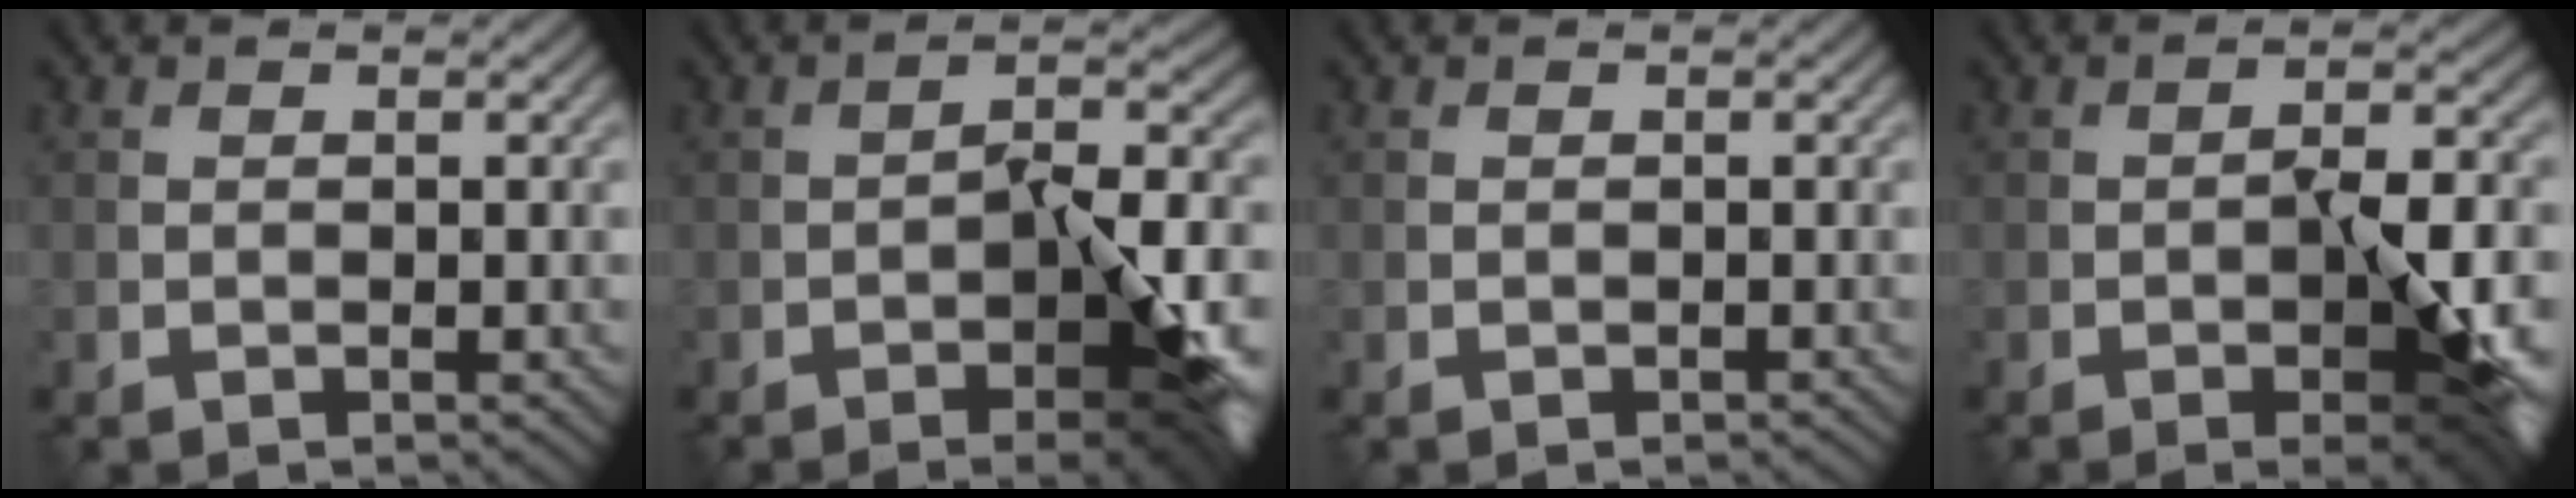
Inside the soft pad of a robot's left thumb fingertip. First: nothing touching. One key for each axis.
{"total": 11.0, "fx": -4.0, "fy": 3.5, "fz": 9.7, "tx": -0.143, "ty": -0.002, "tz": -0.058}
{"total": 0.0}
{"total": 9.6, "fx": -2.9, "fy": 3.0, "fz": 8.6, "tx": -0.128, "ty": -0.004, "tz": -0.040}